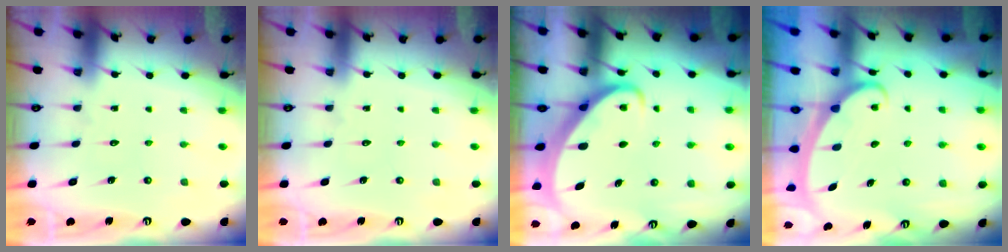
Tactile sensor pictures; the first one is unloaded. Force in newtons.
{"total": 0.0}
{"total": 2.8, "press": 2.8, "slide": 0.3}
{"total": 2.3, "press": 2.3, "slide": 0.4}